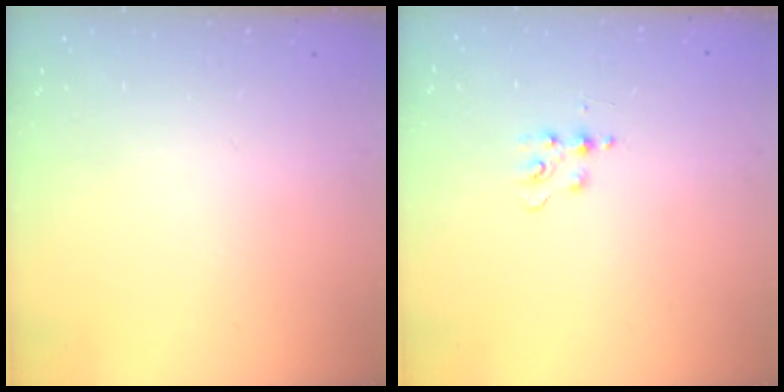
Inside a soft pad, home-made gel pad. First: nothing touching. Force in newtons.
{"total": 5.2, "press": 5.1, "slide": 0.6}